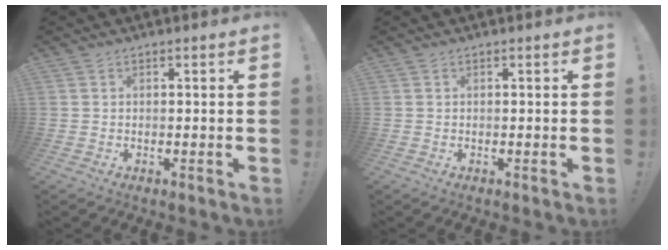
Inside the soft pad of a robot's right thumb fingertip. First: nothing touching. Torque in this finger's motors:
{"motor_torque": [0.00, 0.00, -0.02, -0.02, 0.00]}